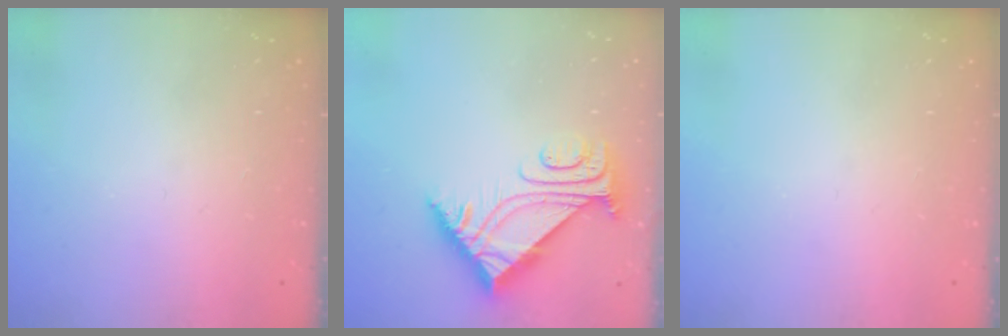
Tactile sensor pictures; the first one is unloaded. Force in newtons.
{"total": 7.2, "press": 7.1, "slide": 0.9}
{"total": 0.0}